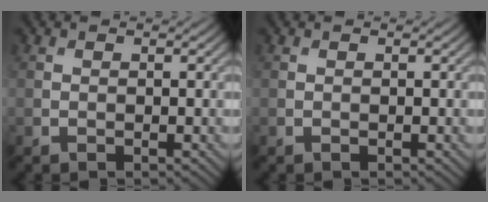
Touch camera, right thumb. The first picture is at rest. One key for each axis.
{"total": 0.0}